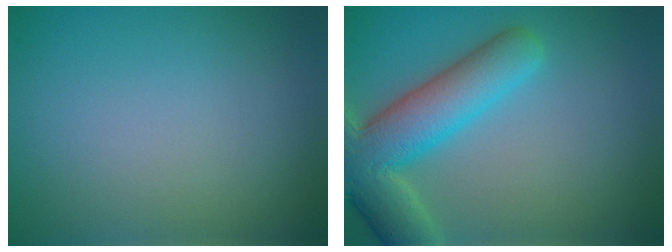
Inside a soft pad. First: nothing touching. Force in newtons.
{"total": 8.2, "press": 8.2, "slide": 0.6}